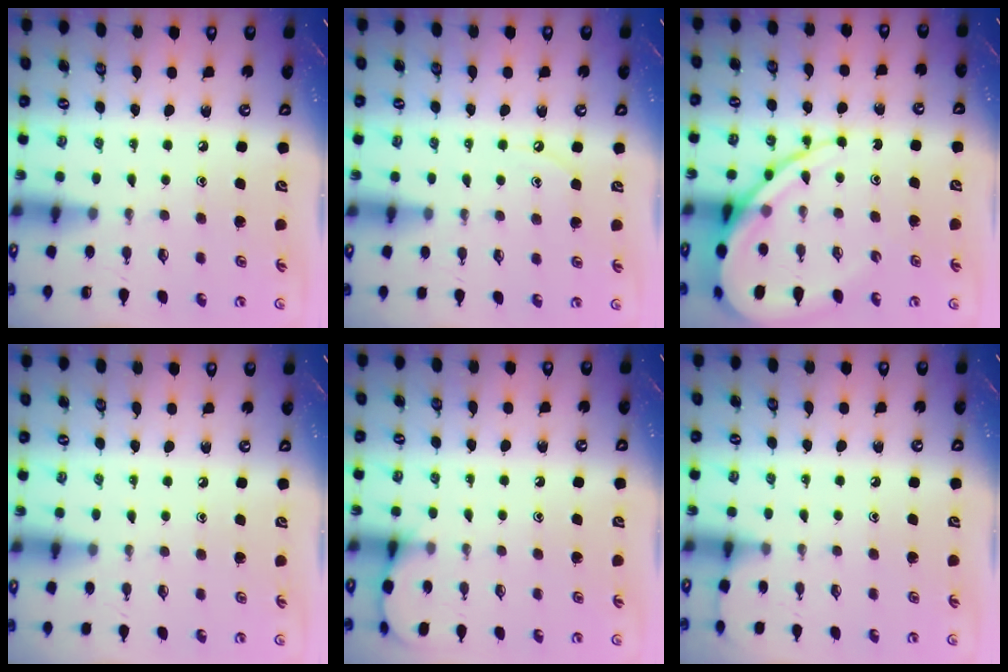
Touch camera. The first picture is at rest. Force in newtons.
{"total": 3.5, "press": 3.5, "slide": 0.5}
{"total": 14.4, "press": 14.3, "slide": 1.5}
{"total": 2.8, "press": 2.7, "slide": 0.4}
{"total": 4.2, "press": 4.2, "slide": 0.4}
{"total": 3.3, "press": 3.3, "slide": 0.5}